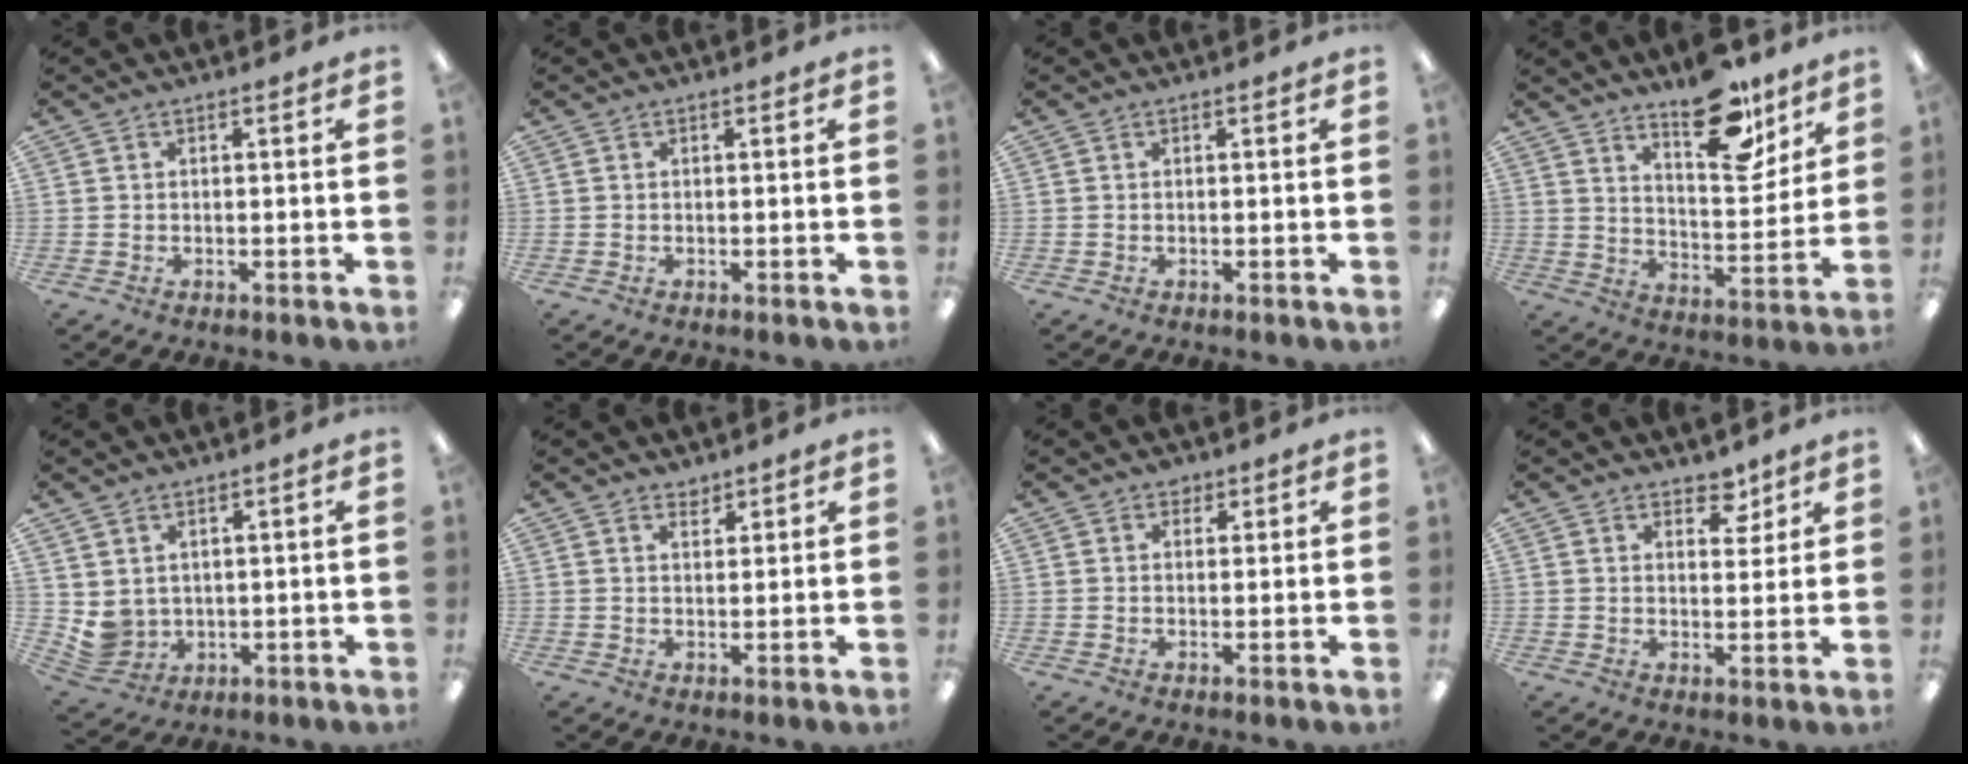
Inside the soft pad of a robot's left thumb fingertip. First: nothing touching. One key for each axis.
{"total": 0.0}
{"total": 0.0}
{"total": 16.4, "fx": 12.0, "fy": 6.7, "fz": 9.1, "tx": -0.115, "ty": -0.076, "tz": 0.202}
{"total": 4.8, "fx": 2.5, "fy": 3.8, "fz": 1.3, "tx": -0.051, "ty": -0.015, "tz": 0.050}
{"total": 1.9, "fx": 1.7, "fy": 0.8, "fz": 0.3, "tx": 0.002, "ty": -0.007, "tz": 0.031}
{"total": 1.8, "fx": 1.3, "fy": 1.2, "fz": 0.4, "tx": -0.002, "ty": -0.002, "tz": 0.022}
{"total": 4.9, "fx": 3.9, "fy": 2.5, "fz": 1.8, "tx": -0.004, "ty": -0.024, "tz": 0.064}